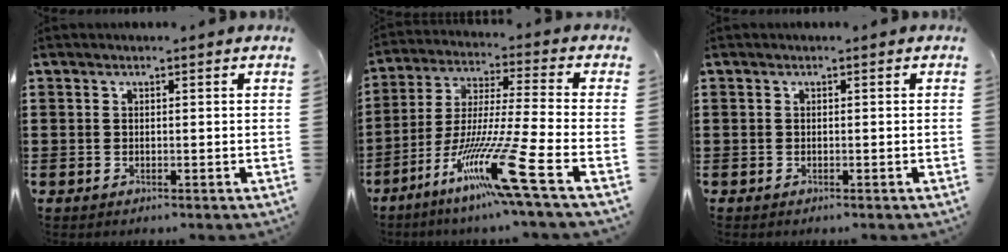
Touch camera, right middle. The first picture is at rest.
{"total": 14.1, "force": [-8.1, -0.4, 11.5], "torque": [-0.230, -0.015, -0.155]}
{"total": 0.0}